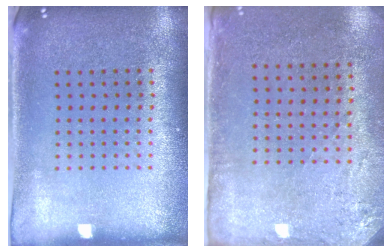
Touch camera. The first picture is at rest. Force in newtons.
{"total": 2.8, "press": 2.3, "slide": 1.6}